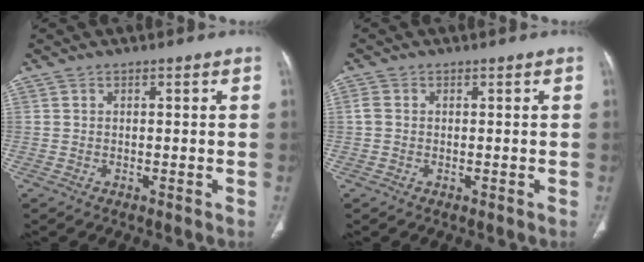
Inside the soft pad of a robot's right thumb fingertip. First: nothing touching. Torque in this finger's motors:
{"motor_torque": [-0.13, -0.11, -0.23, 0.26, 0.00]}